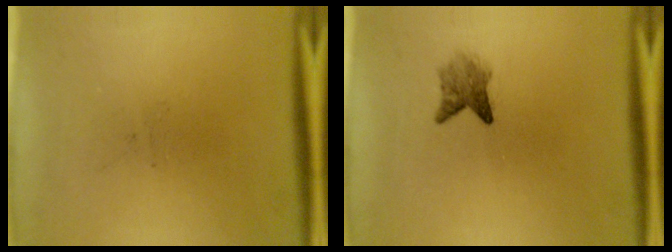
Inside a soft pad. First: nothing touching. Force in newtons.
{"total": 2.6}